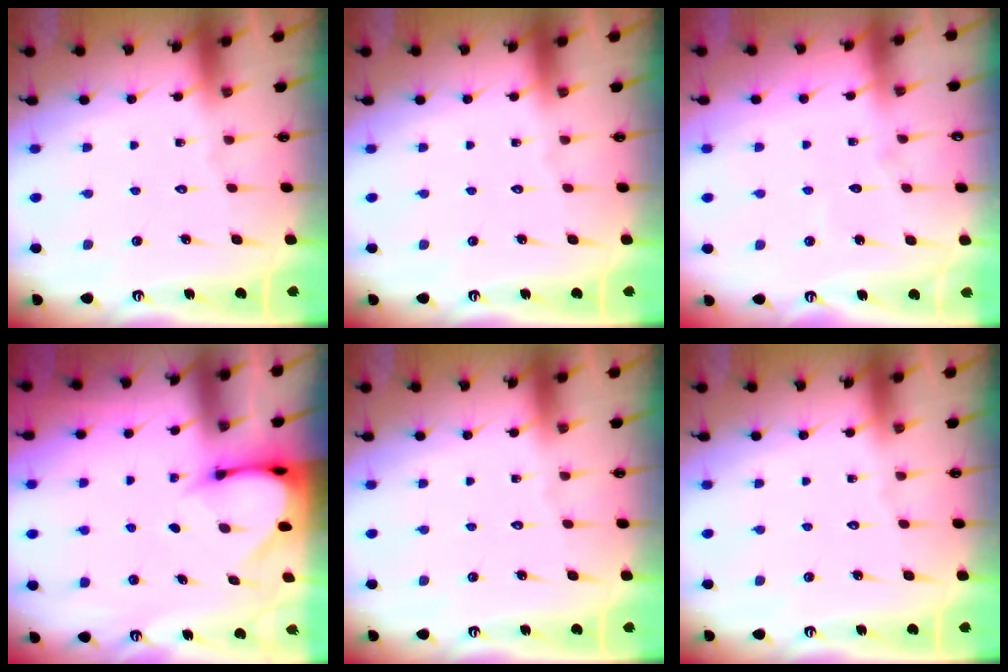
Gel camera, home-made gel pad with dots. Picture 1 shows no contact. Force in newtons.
{"total": 0.0}
{"total": 4.1, "press": 4.0, "slide": 0.3}
{"total": 3.3, "press": 3.3, "slide": 0.1}
{"total": 0.0}
{"total": 0.0}